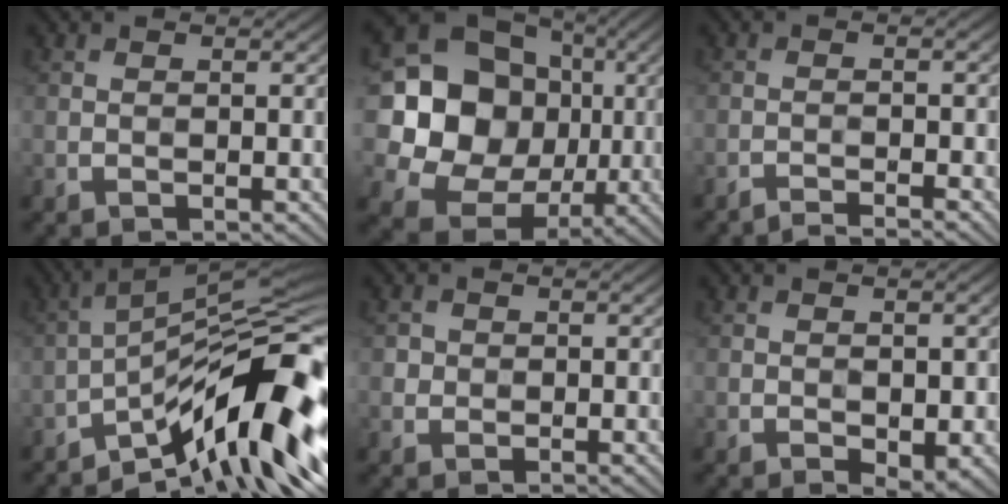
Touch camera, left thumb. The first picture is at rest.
{"total": 19.9, "force": [1.5, 17.7, 9.0], "torque": [-0.223, -0.001, 0.022]}
{"total": 2.5, "force": [-2.3, 0.1, 1.0], "torque": [-0.011, 0.003, -0.047]}
{"total": 15.3, "force": [-7.9, 3.9, 12.5], "torque": [-0.202, 0.008, -0.149]}
{"total": 1.3, "force": [0.0, 1.3, 0.2], "torque": [0.003, -0.003, -0.001]}
{"total": 2.6, "force": [-0.8, 1.4, 2.1], "torque": [-0.032, -0.010, -0.008]}